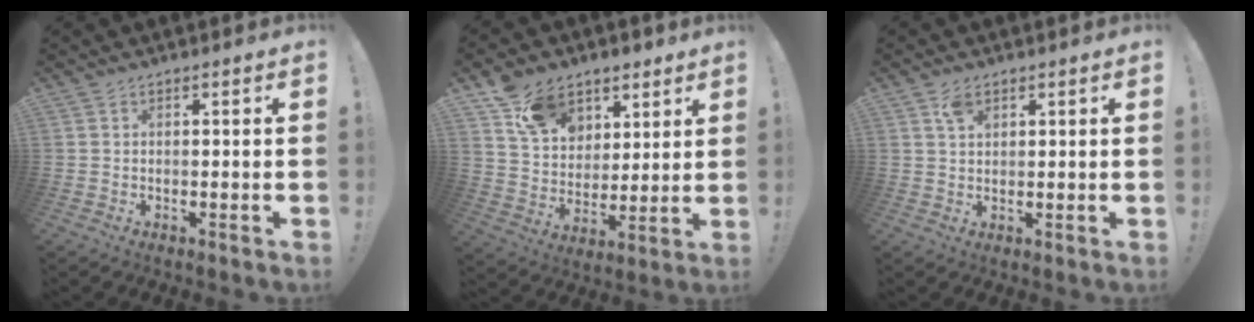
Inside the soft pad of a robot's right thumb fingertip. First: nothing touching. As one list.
[{"total": 14.5, "force": [8.5, 10.4, 5.4], "torque": [-0.090, -0.042, 0.165]}, {"total": 3.5, "force": [2.1, 1.9, 2.0], "torque": [-0.035, -0.004, 0.039]}]